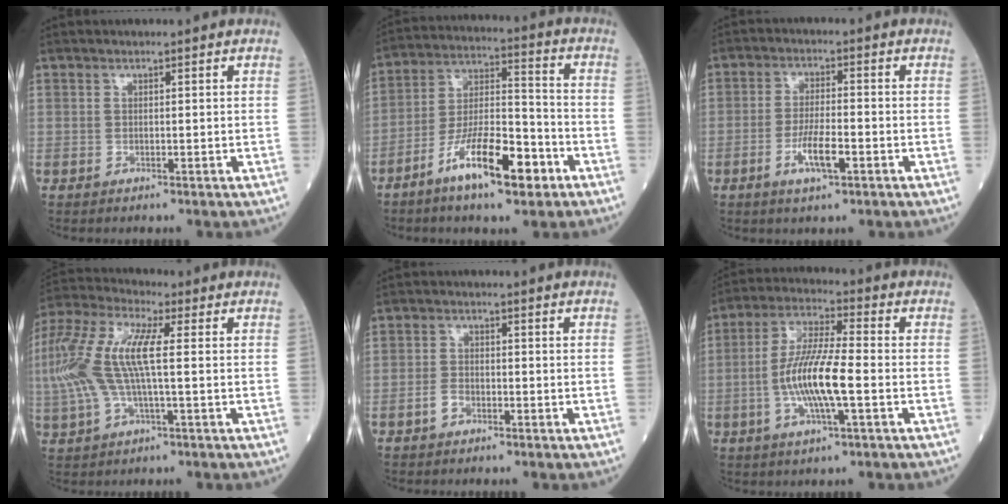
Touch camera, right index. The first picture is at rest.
{"total": 12.8, "force": [-7.1, 3.1, 10.2], "torque": [-0.192, 0.002, -0.122]}
{"total": 5.4, "force": [-2.3, 1.1, 4.8], "torque": [-0.093, -0.003, -0.040]}
{"total": 14.7, "force": [0.9, 4.1, 14.1], "torque": [-0.334, 0.022, 0.013]}
{"total": 2.2, "force": [-1.2, 1.3, 1.2], "torque": [-0.024, 0.004, -0.022]}
{"total": 11.1, "force": [-2.3, 1.4, 10.8], "torque": [-0.214, 0.000, -0.047]}